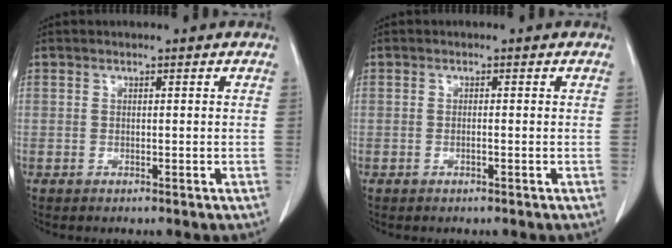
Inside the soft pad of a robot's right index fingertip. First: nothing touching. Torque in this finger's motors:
{"motor_torque": [-0.02, -0.02, -0.03, -0.01]}